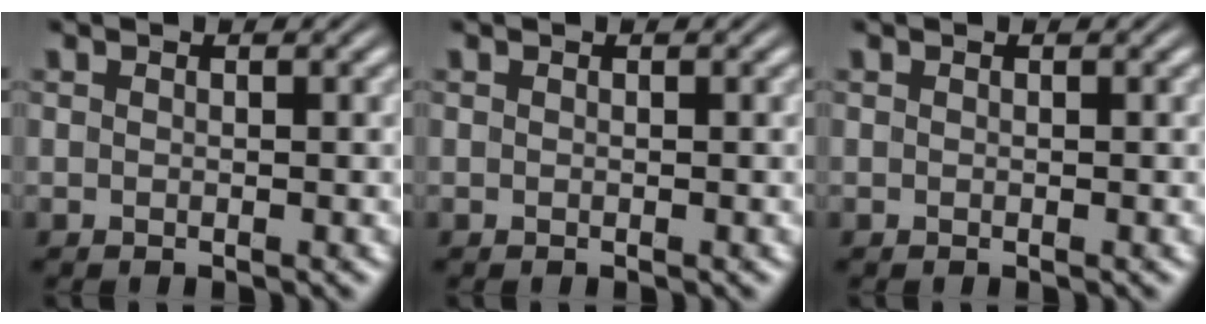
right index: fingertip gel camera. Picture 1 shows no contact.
{"total": 0.0}
{"total": 0.0}